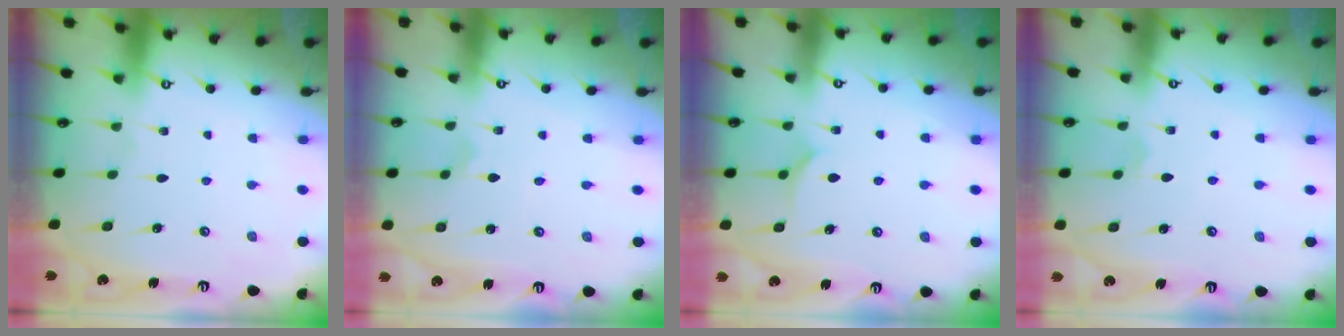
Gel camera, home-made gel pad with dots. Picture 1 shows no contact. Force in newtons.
{"total": 0.0}
{"total": 5.1, "press": 5.1, "slide": 0.5}
{"total": 2.7, "press": 2.6, "slide": 0.7}